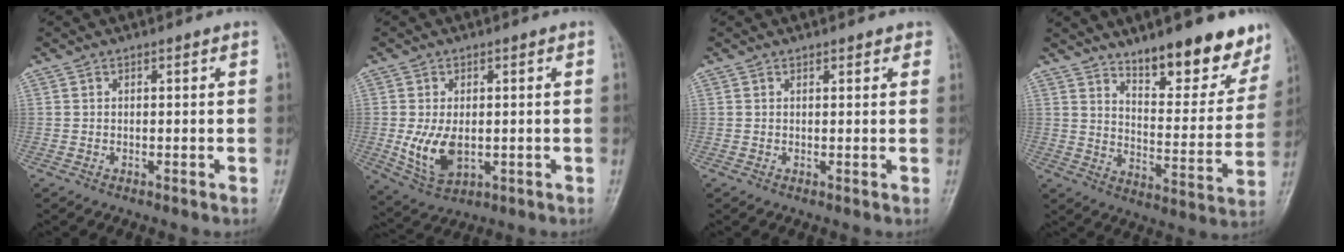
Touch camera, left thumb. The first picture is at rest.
{"total": 7.8, "force": [-0.9, 4.8, 6.2], "torque": [-0.112, -0.011, -0.003]}
{"total": 1.5, "force": [1.1, 0.8, 0.7], "torque": [0.004, -0.003, 0.008]}
{"total": 17.2, "force": [12.5, 5.8, 10.4], "torque": [-0.086, -0.088, 0.184]}